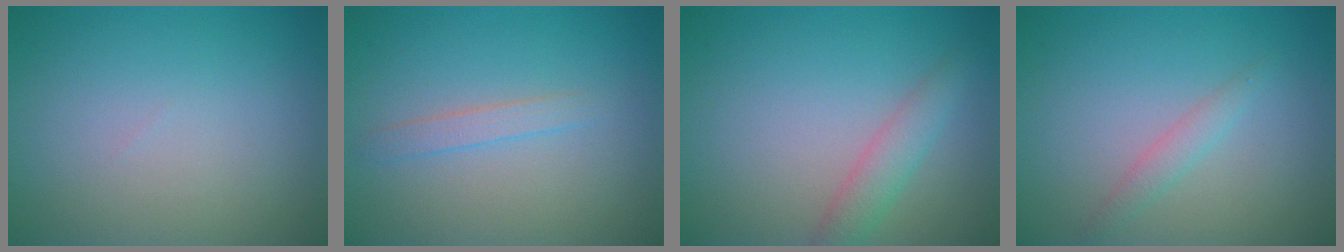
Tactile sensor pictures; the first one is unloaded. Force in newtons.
{"total": 1.3, "press": 1.3, "slide": 0.1}
{"total": 2.3, "press": 2.3, "slide": 0.0}
{"total": 1.4, "press": 1.4, "slide": 0.1}